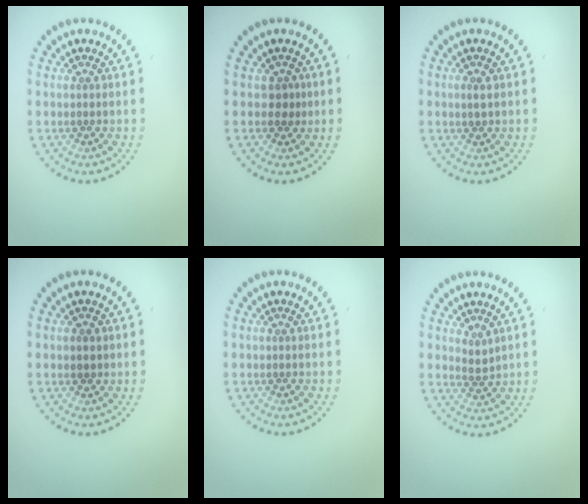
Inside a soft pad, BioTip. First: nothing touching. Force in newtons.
{"total": 1.3, "press": 1.1, "slide": 0.8}
{"total": 1.0, "press": 0.9, "slide": 0.3}
{"total": 1.2, "press": 1.2, "slide": 0.4}
{"total": 0.0}
{"total": 1.2, "press": 0.9, "slide": 0.8}